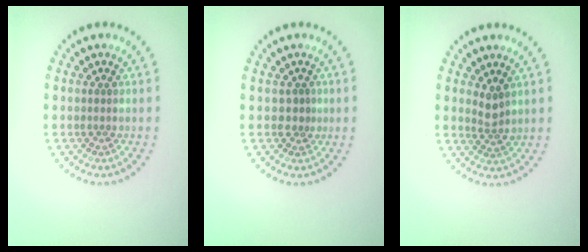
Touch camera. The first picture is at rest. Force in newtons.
{"total": 1.0, "press": 0.5, "slide": 0.8}
{"total": 1.7, "press": 1.2, "slide": 1.2}